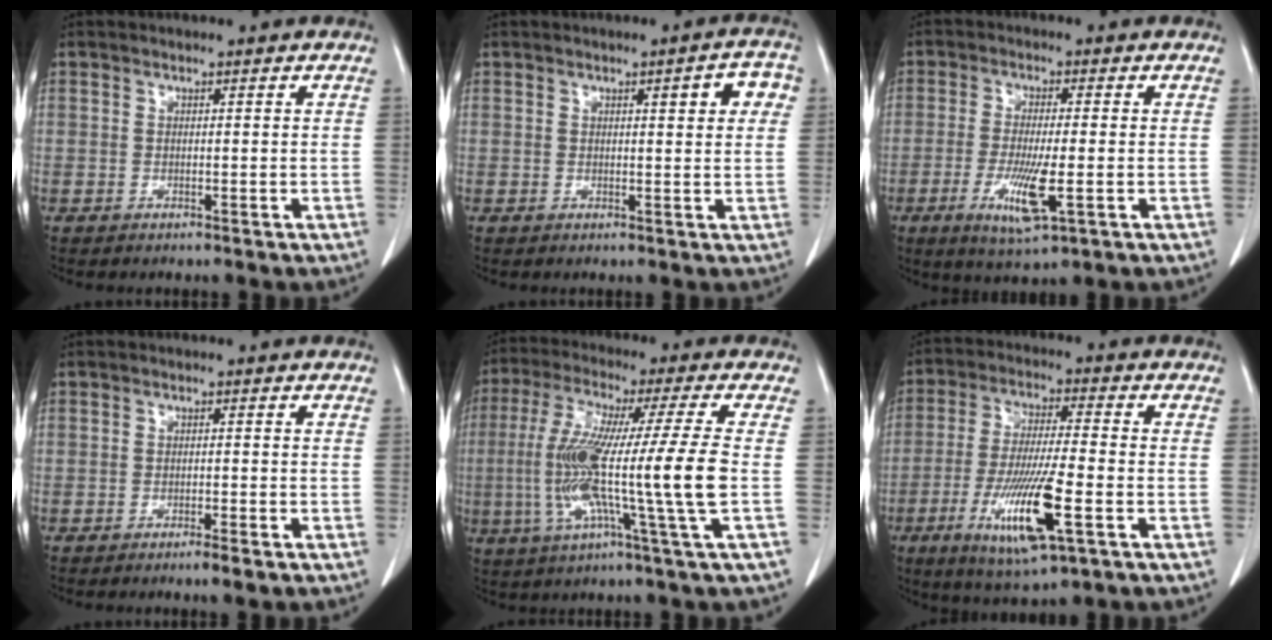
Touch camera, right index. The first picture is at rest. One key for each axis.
{"total": 4.5, "fx": 1.5, "fy": 1.1, "fz": 4.1, "tx": -0.048, "ty": 0.010, "tz": 0.016}
{"total": 7.8, "fx": -2.4, "fy": 0.9, "fz": 7.4, "tx": -0.138, "ty": -0.019, "tz": -0.036}
{"total": 1.9, "fx": -1.4, "fy": 0.0, "fz": 1.3, "tx": -0.022, "ty": -0.004, "tz": -0.020}
{"total": 15.8, "fx": -2.1, "fy": -2.0, "fz": 15.5, "tx": -0.292, "ty": -0.013, "tz": -0.043}
{"total": 13.9, "fx": -5.0, "fy": 1.3, "fz": 12.9, "tx": -0.250, "ty": -0.027, "tz": -0.082}